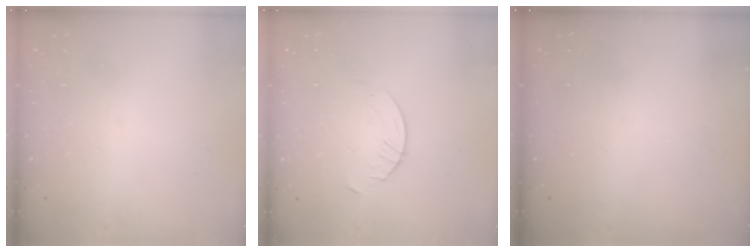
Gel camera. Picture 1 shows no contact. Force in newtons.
{"total": 4.1, "press": 4.1, "slide": 0.4}
{"total": 0.0}